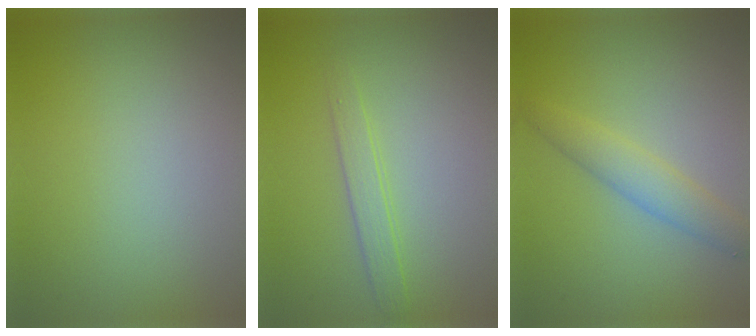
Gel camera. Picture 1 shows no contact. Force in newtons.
{"total": 1.7, "press": 1.7, "slide": 0.0}
{"total": 2.8, "press": 2.8, "slide": 0.1}